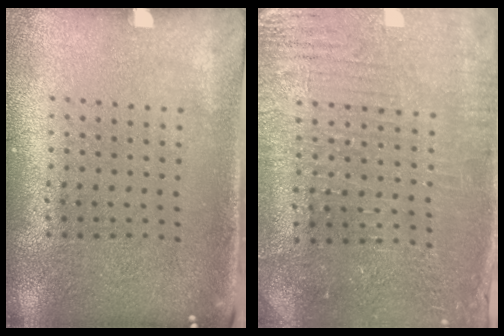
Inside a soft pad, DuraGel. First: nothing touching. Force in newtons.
{"total": 3.2, "press": 3.2, "slide": 0.4}